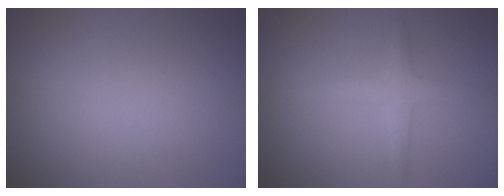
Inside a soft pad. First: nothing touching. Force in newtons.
{"total": 1.9, "press": 1.9, "slide": 0.1}